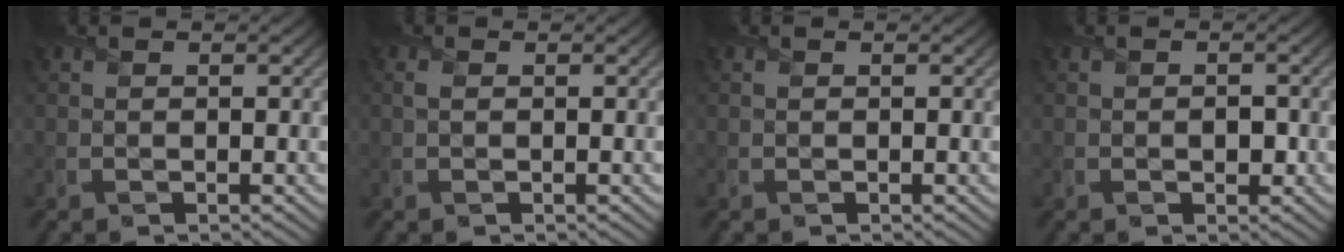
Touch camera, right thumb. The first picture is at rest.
{"total": 0.6, "force": [0.1, 0.3, 0.5], "torque": [-0.015, 0.000, 0.001]}
{"total": 0.0}
{"total": 1.4, "force": [-0.4, 1.0, 0.9], "torque": [-0.008, -0.007, -0.006]}